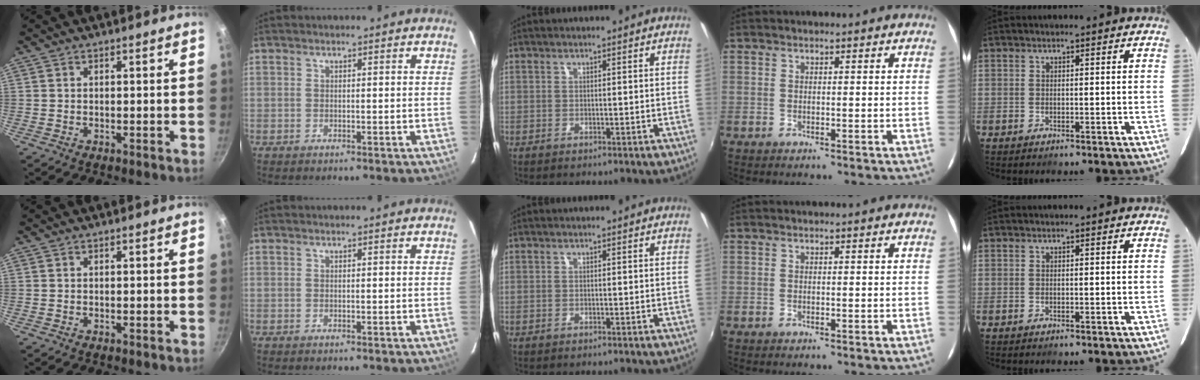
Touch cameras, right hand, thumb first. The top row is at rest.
{}